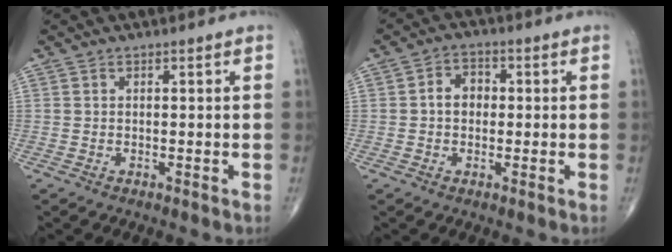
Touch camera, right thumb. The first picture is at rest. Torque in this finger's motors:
{"motor_torque": [0.03, 0.03, 0.04, 0.04, 0.01]}